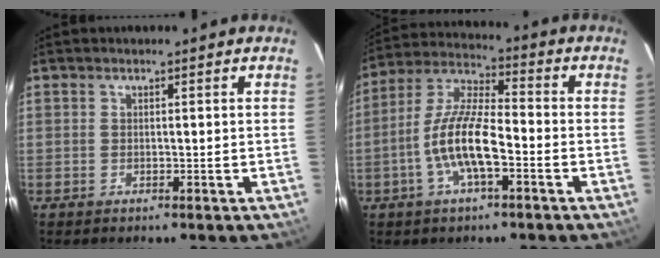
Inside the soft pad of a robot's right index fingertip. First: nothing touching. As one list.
[{"total": 11.3, "force": [-3.9, 3.2, 10.1], "torque": [-0.214, 0.004, -0.075]}]